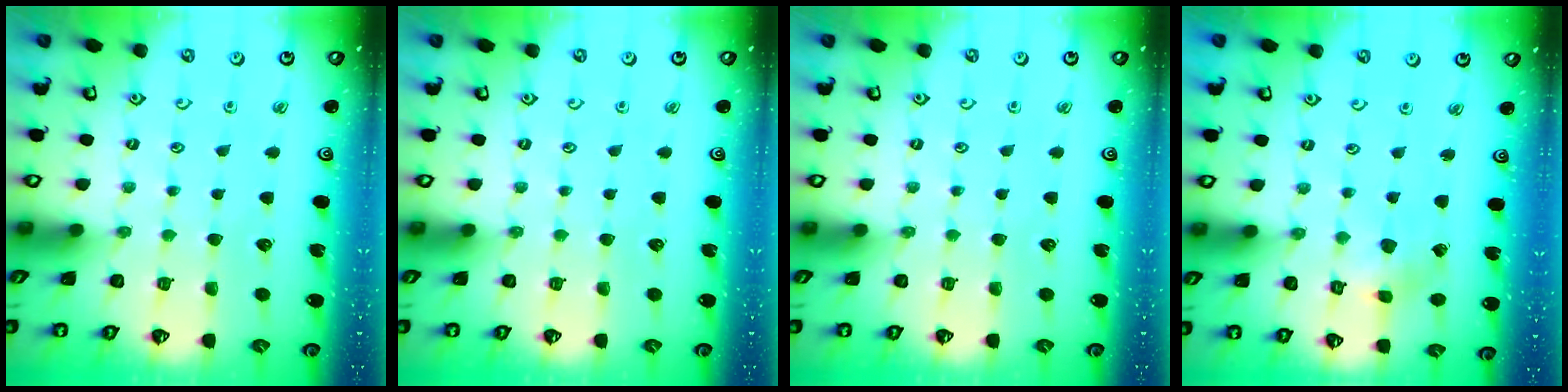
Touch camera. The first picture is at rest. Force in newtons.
{"total": 0.0}
{"total": 0.0}
{"total": 2.7, "press": 2.7, "slide": 0.3}